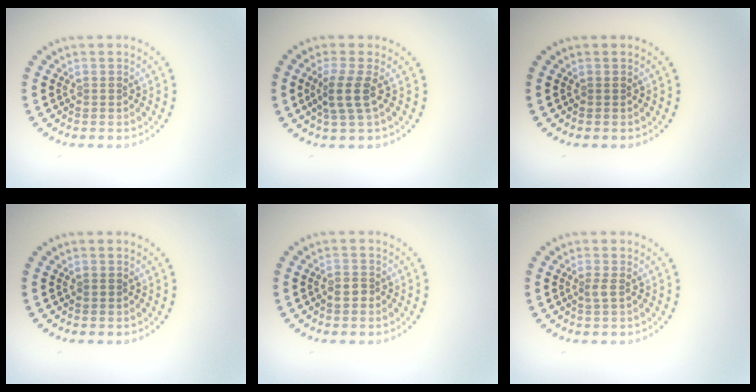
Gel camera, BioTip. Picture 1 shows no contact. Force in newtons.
{"total": 2.5, "press": 2.0, "slide": 1.6}
{"total": 0.0}
{"total": 0.5, "press": 0.5, "slide": 0.1}
{"total": 1.3, "press": 1.2, "slide": 0.6}
{"total": 0.9, "press": 0.7, "slide": 0.6}